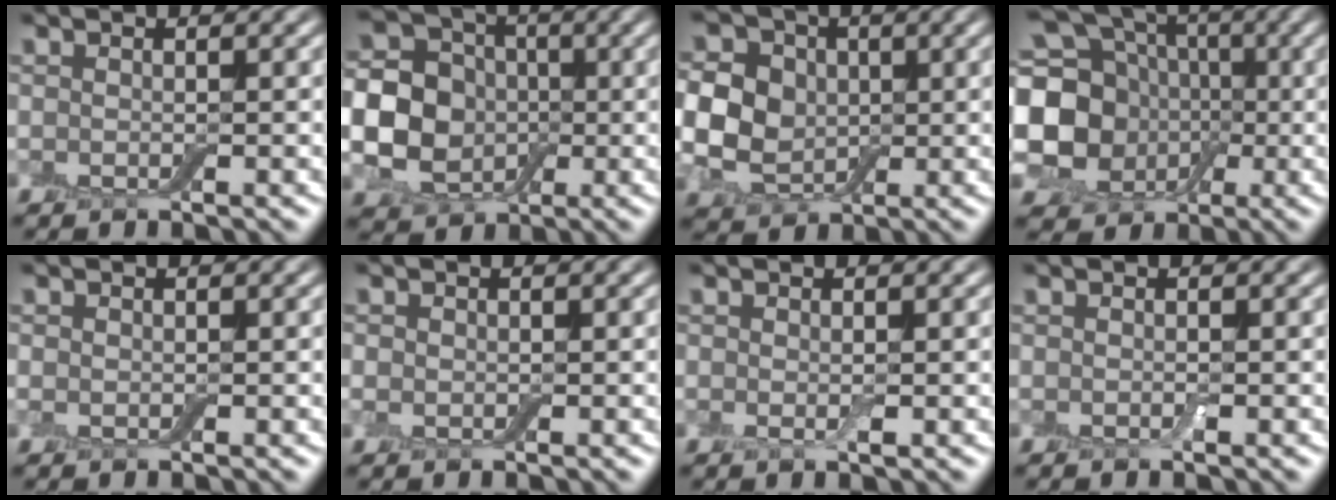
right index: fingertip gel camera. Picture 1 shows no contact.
{"total": 14.6, "force": [-0.3, 13.5, 5.4], "torque": [-0.162, 0.010, -0.032]}
{"total": 9.1, "force": [1.0, 7.8, 4.6], "torque": [-0.107, 0.026, -0.002]}
{"total": 14.9, "force": [0.2, 13.0, 7.3], "torque": [-0.178, 0.003, -0.025]}
{"total": 0.6, "force": [0.1, 0.6, 0.3], "torque": [-0.007, 0.002, 0.001]}
{"total": 0.9, "force": [0.1, 0.9, 0.4], "torque": [-0.007, 0.002, 0.000]}
{"total": 0.8, "force": [0.0, 0.3, 0.7], "torque": [-0.013, -0.002, -0.001]}
{"total": 0.0}